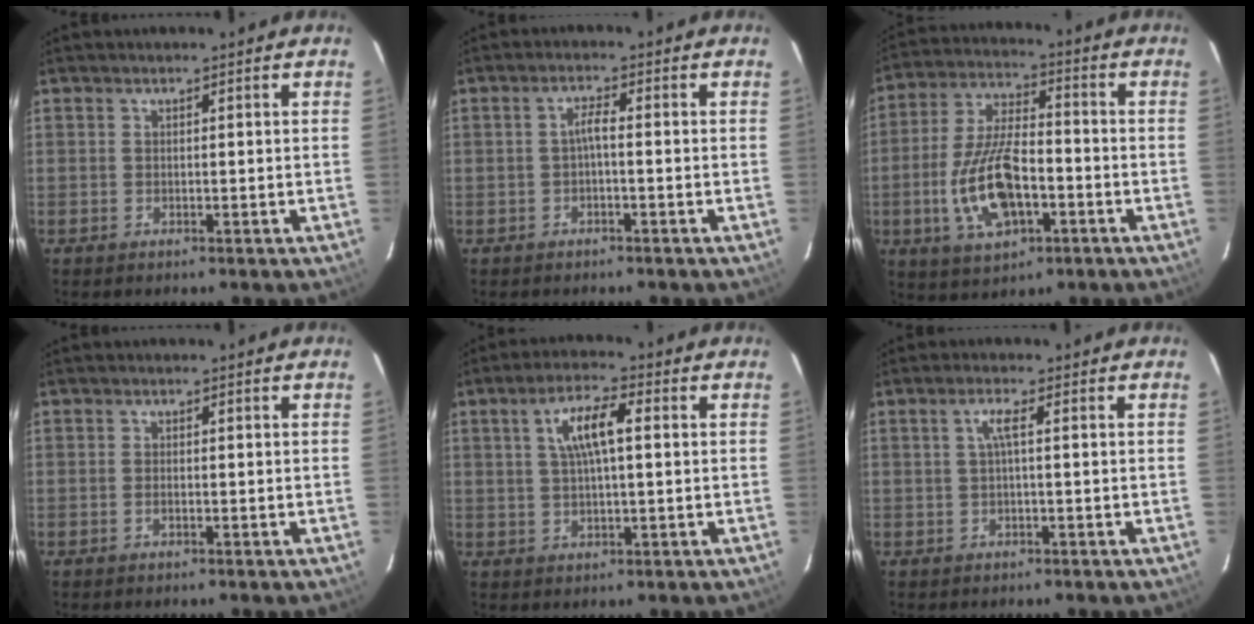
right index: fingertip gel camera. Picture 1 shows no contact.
{"total": 2.0, "force": [-0.7, 0.2, 1.9], "torque": [-0.038, 0.007, -0.012]}
{"total": 14.6, "force": [-4.4, 6.4, 12.3], "torque": [-0.259, 0.000, -0.076]}
{"total": 0.9, "force": [-0.4, 0.2, 0.7], "torque": [-0.016, 0.002, -0.007]}
{"total": 7.3, "force": [1.6, 2.1, 6.8], "torque": [-0.127, 0.013, 0.033]}
{"total": 2.2, "force": [0.1, -0.1, 2.2], "torque": [-0.044, 0.005, 0.000]}